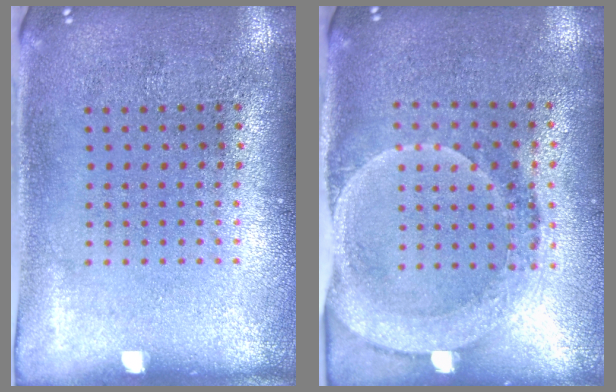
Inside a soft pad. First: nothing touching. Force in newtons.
{"total": 1.9, "press": 1.6, "slide": 1.0}